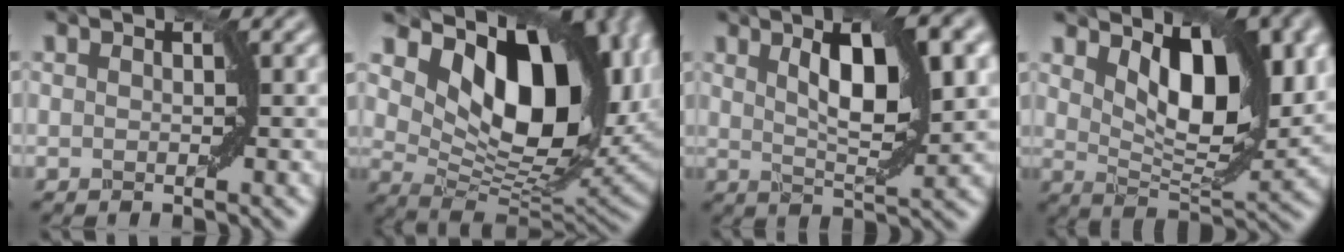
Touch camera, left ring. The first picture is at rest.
{"total": 15.7, "force": [5.8, 8.9, 11.5], "torque": [-0.162, -0.003, 0.109]}
{"total": 8.0, "force": [2.7, 2.3, 7.2], "torque": [-0.112, 0.005, 0.048]}
{"total": 8.9, "force": [3.2, 4.1, 7.2], "torque": [-0.115, -0.012, 0.054]}